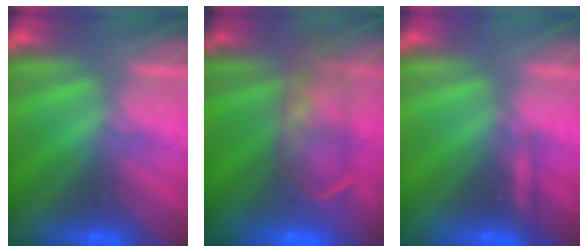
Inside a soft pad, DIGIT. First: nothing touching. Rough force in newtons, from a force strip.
{"total": 9.1}
{"total": 2.2}